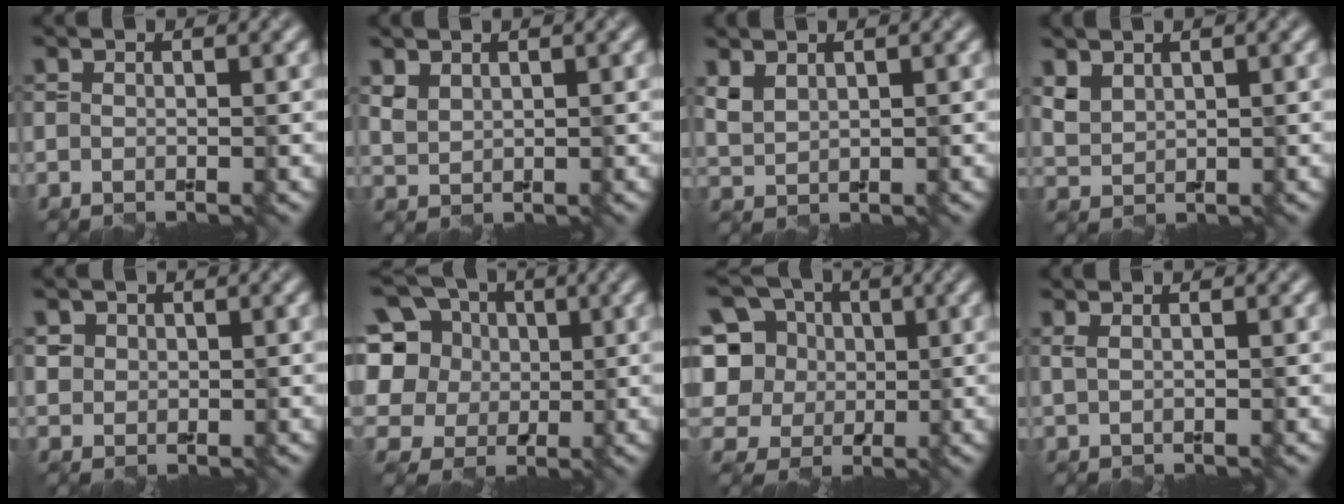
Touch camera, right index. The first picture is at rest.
{"total": 1.6, "force": [1.2, 0.8, 0.6], "torque": [-0.016, 0.000, 0.031]}
{"total": 1.8, "force": [1.3, 0.9, 0.9], "torque": [-0.025, 0.002, 0.035]}
{"total": 2.1, "force": [1.4, 1.2, 0.9], "torque": [-0.024, 0.001, 0.036]}
{"total": 1.7, "force": [0.7, 1.5, 0.3], "torque": [-0.013, -0.003, 0.032]}
{"total": 10.7, "force": [3.5, 8.6, 5.4], "torque": [-0.130, 0.032, 0.032]}
{"total": 10.0, "force": [2.8, 8.5, 4.5], "torque": [-0.111, 0.028, 0.030]}
{"total": 1.1, "force": [0.7, 0.5, 0.8], "torque": [-0.014, -0.003, 0.013]}